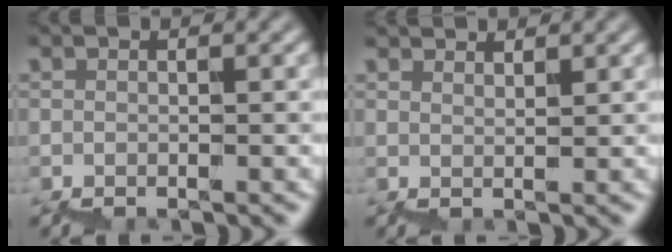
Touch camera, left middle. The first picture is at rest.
{"total": 1.7, "force": [1.6, 0.4, 0.5], "torque": [-0.001, 0.001, 0.028]}